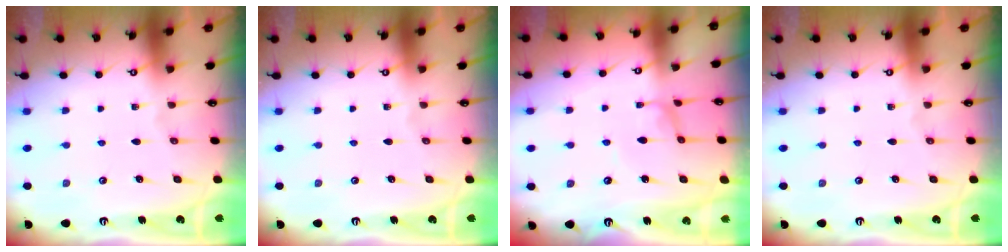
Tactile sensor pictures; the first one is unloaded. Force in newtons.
{"total": 0.0}
{"total": 0.0}
{"total": 0.0}